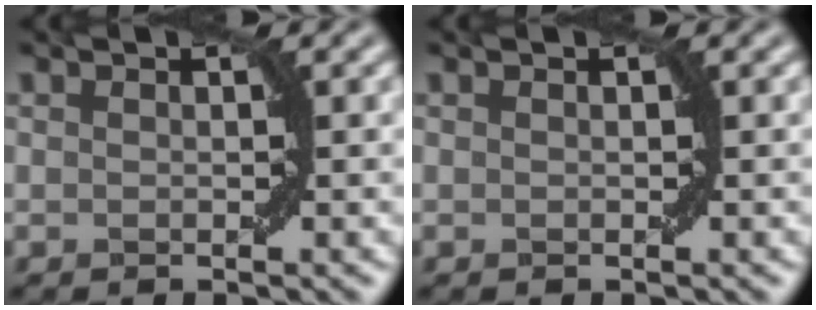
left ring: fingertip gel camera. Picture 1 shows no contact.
{"total": 0.0}